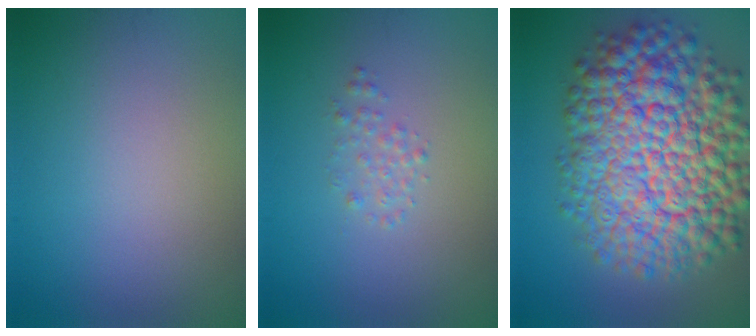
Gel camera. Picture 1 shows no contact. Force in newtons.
{"total": 1.1, "press": 1.1, "slide": 0.1}
{"total": 15.3, "press": 15.2, "slide": 0.5}